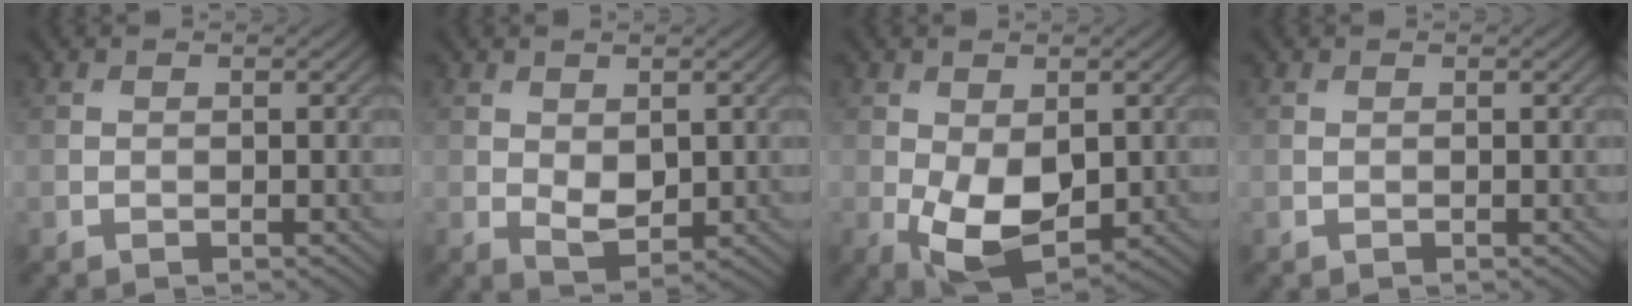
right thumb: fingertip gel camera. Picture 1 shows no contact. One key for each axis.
{"total": 2.9, "fx": 0.4, "fy": 1.8, "fz": 2.2, "tx": -0.043, "ty": -0.007, "tz": 0.014}
{"total": 7.4, "fx": -1.0, "fy": 4.2, "fz": 6.0, "tx": -0.130, "ty": -0.018, "tz": -0.008}
{"total": 0.0}